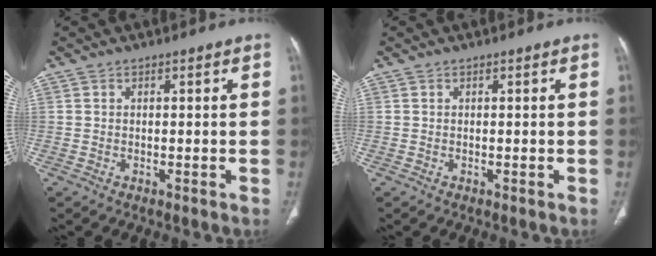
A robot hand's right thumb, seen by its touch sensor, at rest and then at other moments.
{"total": 0.0}